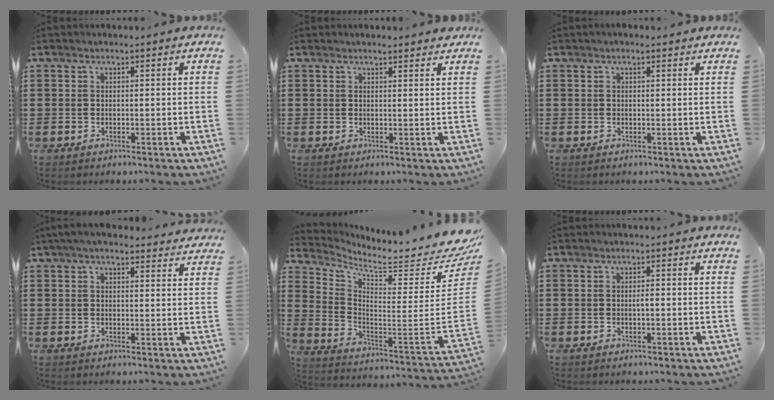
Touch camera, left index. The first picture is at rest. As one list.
[{"total": 1.4, "force": [1.3, 0.2, 0.5], "torque": [-0.012, 0.001, 0.024]}, {"total": 0.7, "force": [0.3, 0.3, 0.5], "torque": [-0.010, 0.004, 0.004]}, {"total": 4.2, "force": [3.7, 0.9, 1.8], "torque": [-0.045, -0.002, 0.069]}, {"total": 7.3, "force": [6.3, 0.3, 3.8], "torque": [-0.083, -0.079, 0.094]}, {"total": 0.8, "force": [-0.2, 0.2, 0.8], "torque": [-0.016, -0.002, -0.004]}]